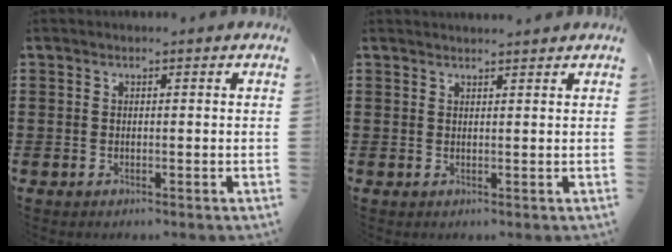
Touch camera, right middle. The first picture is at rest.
{"total": 1.3, "force": [1.3, -0.2, 0.0], "torque": [-0.002, -0.004, 0.025]}